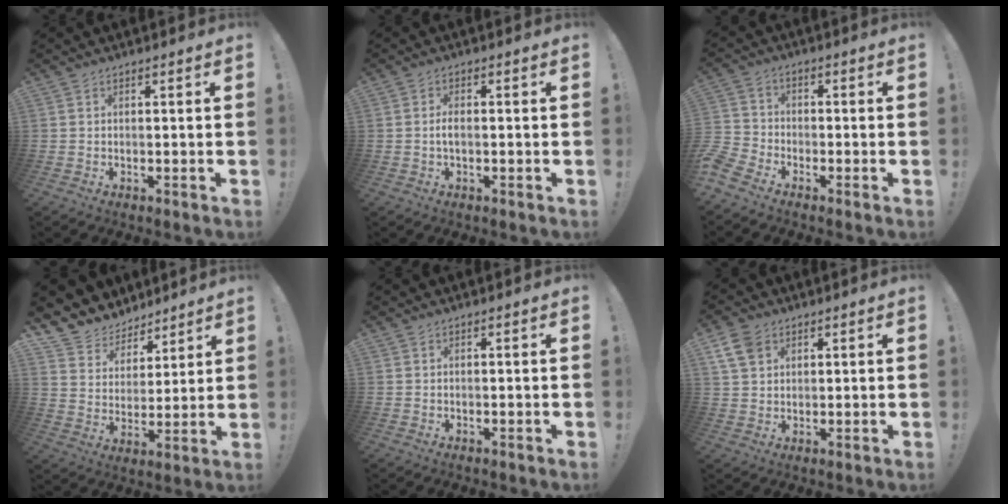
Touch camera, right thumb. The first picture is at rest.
{"total": 2.7, "force": [-0.6, 1.1, 2.4], "torque": [-0.056, 0.005, -0.012]}
{"total": 6.7, "force": [-5.0, 4.0, 1.9], "torque": [-0.055, 0.025, -0.096]}
{"total": 9.0, "force": [6.7, 6.0, 0.6], "torque": [-0.018, -0.062, 0.133]}
{"total": 0.0}
{"total": 7.2, "force": [3.8, 5.1, 3.6], "torque": [-0.061, -0.006, 0.077]}